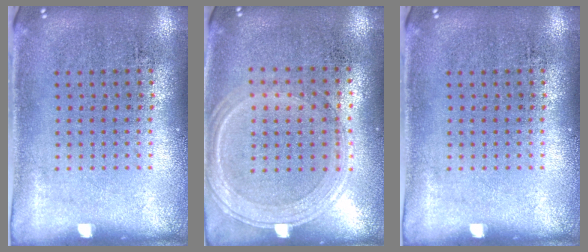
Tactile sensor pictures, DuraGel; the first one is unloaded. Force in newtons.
{"total": 0.7, "press": 0.7, "slide": 0.2}
{"total": 0.0}